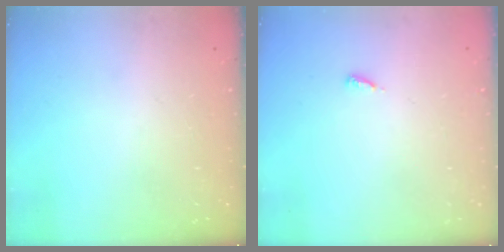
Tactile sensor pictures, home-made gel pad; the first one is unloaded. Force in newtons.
{"total": 2.9, "press": 2.9, "slide": 0.2}